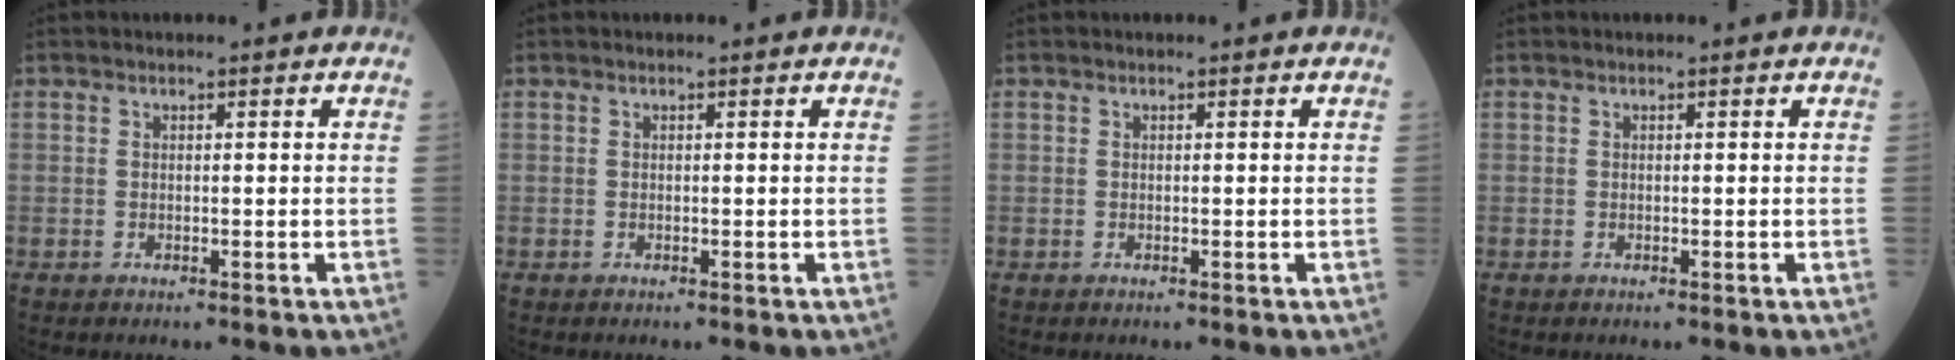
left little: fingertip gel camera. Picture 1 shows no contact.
{"total": 0.0}
{"total": 0.0}
{"total": 0.0}